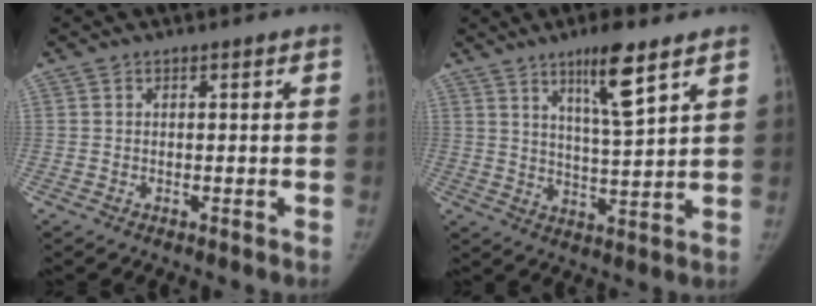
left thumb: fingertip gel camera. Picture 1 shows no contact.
{"total": 9.6, "force": [5.9, 1.2, 7.5], "torque": [-0.125, -0.039, 0.103]}